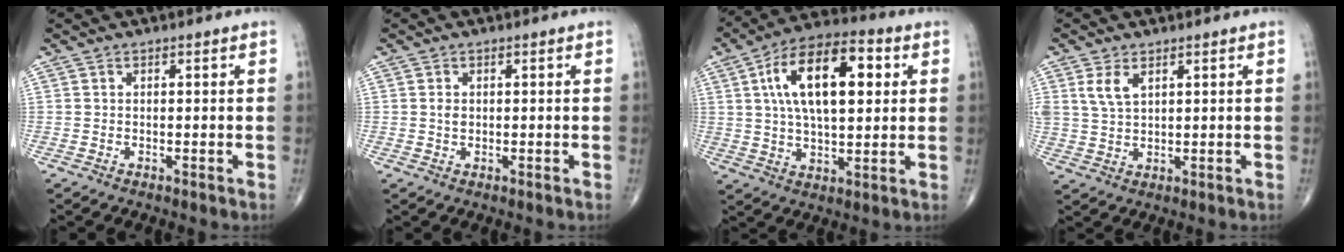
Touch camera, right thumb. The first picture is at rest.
{"total": 1.4, "force": [0.1, 1.0, 0.9], "torque": [-0.014, 0.000, 0.004]}
{"total": 18.2, "force": [4.5, 8.6, 15.4], "torque": [-0.245, 0.012, 0.072]}
{"total": 4.3, "force": [2.1, 2.3, 3.0], "torque": [-0.059, -0.005, 0.048]}